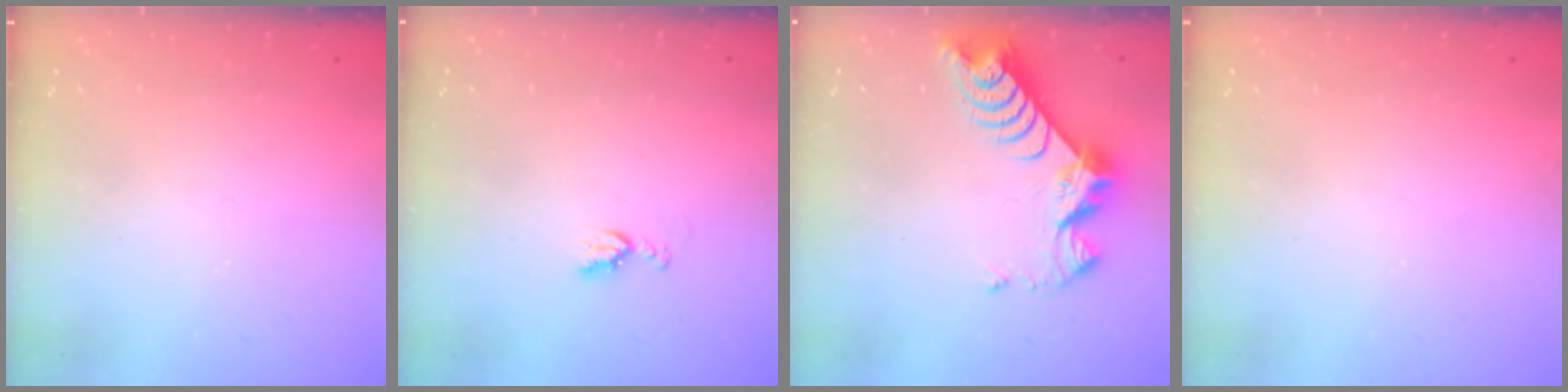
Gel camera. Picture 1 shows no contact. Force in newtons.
{"total": 4.5, "press": 4.5, "slide": 0.6}
{"total": 9.3, "press": 9.2, "slide": 0.8}
{"total": 0.0}